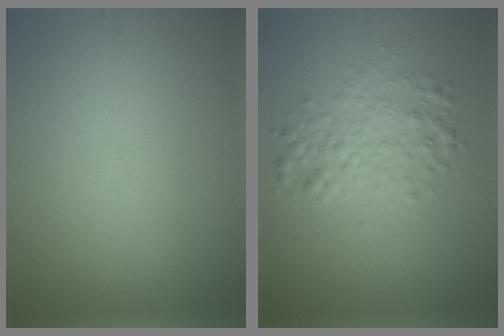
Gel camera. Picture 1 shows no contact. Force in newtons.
{"total": 3.0, "press": 3.0, "slide": 0.1}